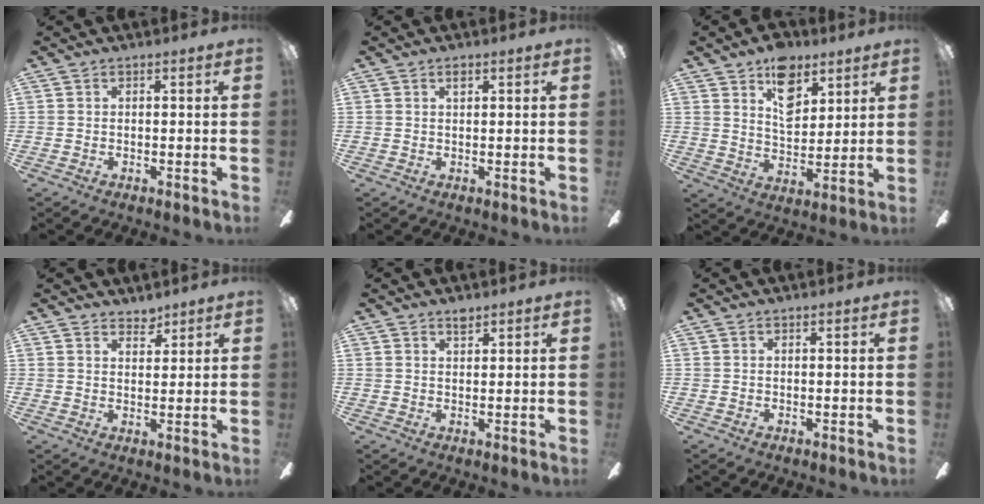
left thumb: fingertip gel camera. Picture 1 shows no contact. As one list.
[{"total": 1.4, "force": [0.9, 0.5, 0.9], "torque": [-0.014, -0.003, 0.015]}, {"total": 11.7, "force": [6.9, 6.9, 6.4], "torque": [-0.080, -0.029, 0.122]}, {"total": 3.6, "force": [3.2, 1.4, 0.5], "torque": [0.006, -0.024, 0.058]}, {"total": 2.2, "force": [1.9, 0.8, 0.8], "torque": [-0.003, -0.011, 0.032]}, {"total": 0.0}]